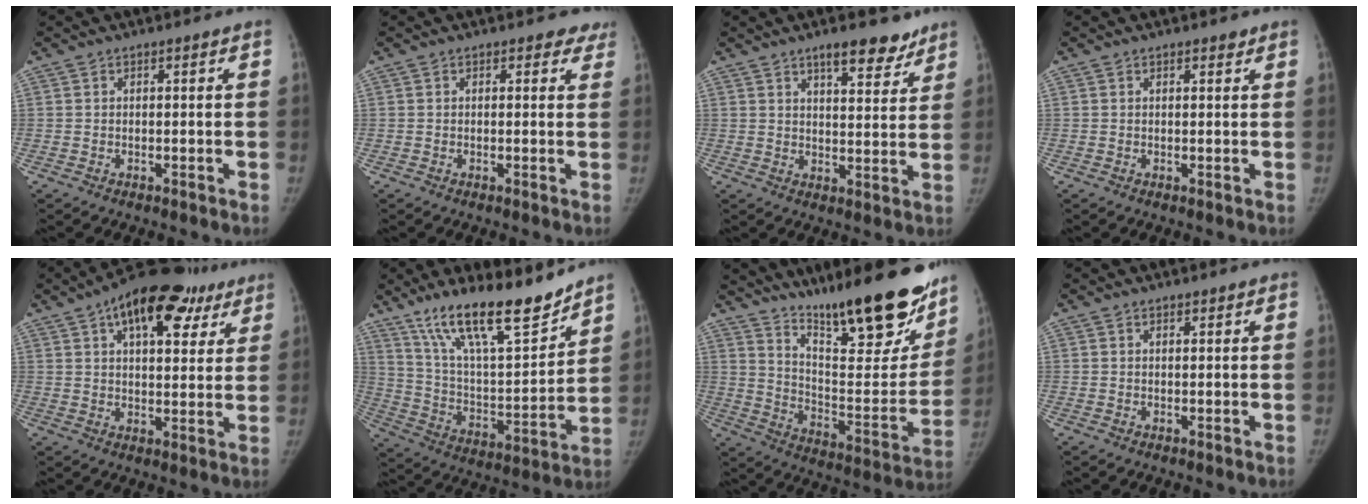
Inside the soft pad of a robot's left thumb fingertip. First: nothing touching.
{"total": 2.8, "force": [2.1, 1.7, 0.5], "torque": [0.026, -0.008, 0.007]}
{"total": 8.5, "force": [6.2, 3.1, 5.0], "torque": [-0.043, -0.038, 0.090]}
{"total": 1.0, "force": [0.8, 0.5, 0.4], "torque": [-0.001, -0.004, 0.009]}
{"total": 19.0, "force": [10.0, 9.6, 13.0], "torque": [-0.157, 0.001, 0.145]}
{"total": 21.1, "force": [16.0, 5.3, 12.6], "torque": [-0.182, -0.086, 0.282]}
{"total": 28.0, "force": [20.3, 6.8, 18.2], "torque": [-0.231, -0.108, 0.305]}
{"total": 0.8, "force": [0.6, 0.4, 0.3], "torque": [-0.002, -0.004, 0.008]}